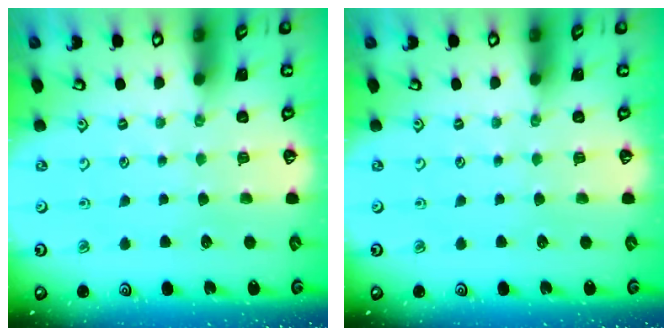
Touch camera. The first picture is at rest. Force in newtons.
{"total": 0.0}